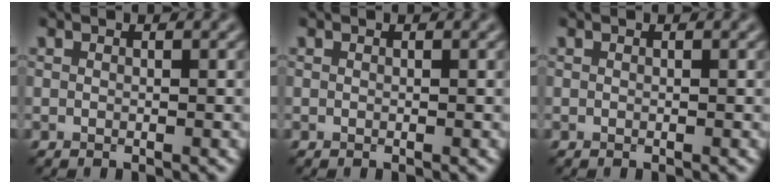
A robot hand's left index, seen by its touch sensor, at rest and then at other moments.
{"total": 0.0}
{"total": 0.0}